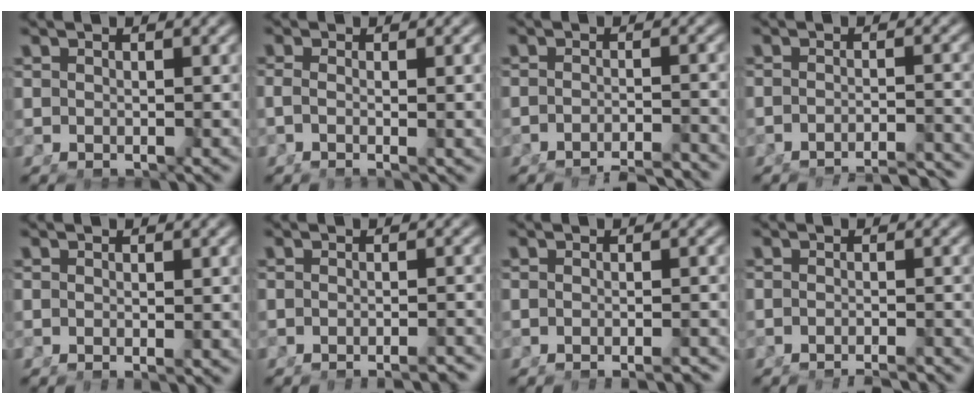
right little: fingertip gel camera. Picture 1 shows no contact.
{"total": 2.1, "force": [-0.5, -0.4, 2.0], "torque": [-0.039, -0.011, -0.004]}
{"total": 5.2, "force": [-5.1, 0.5, 1.0], "torque": [0.002, -0.010, -0.080]}
{"total": 8.1, "force": [-7.9, 1.0, 1.6], "torque": [-0.005, -0.015, -0.122]}
{"total": 0.8, "force": [-0.7, 0.0, 0.4], "torque": [-0.001, 0.000, -0.009]}
{"total": 3.5, "force": [-3.3, 0.4, 1.0], "torque": [-0.012, -0.002, -0.050]}
{"total": 2.9, "force": [-2.8, 0.4, 0.9], "torque": [-0.011, -0.003, -0.041]}
{"total": 4.0, "force": [-3.9, 0.3, 0.8], "torque": [-0.001, -0.006, -0.062]}